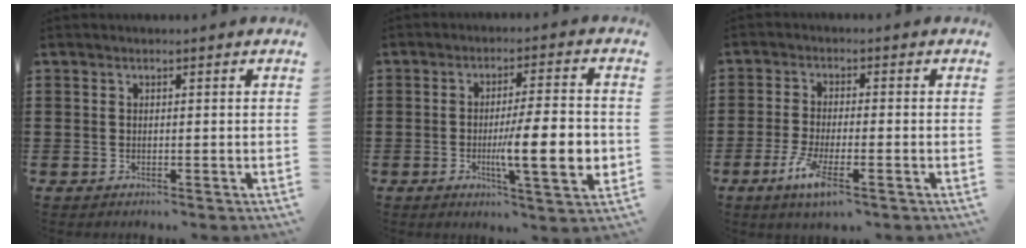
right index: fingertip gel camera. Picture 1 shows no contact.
{"total": 11.5, "force": [-1.9, 2.1, 11.2], "torque": [-0.174, -0.012, -0.031]}
{"total": 5.7, "force": [-3.1, 0.8, 4.8], "torque": [-0.110, -0.017, -0.058]}